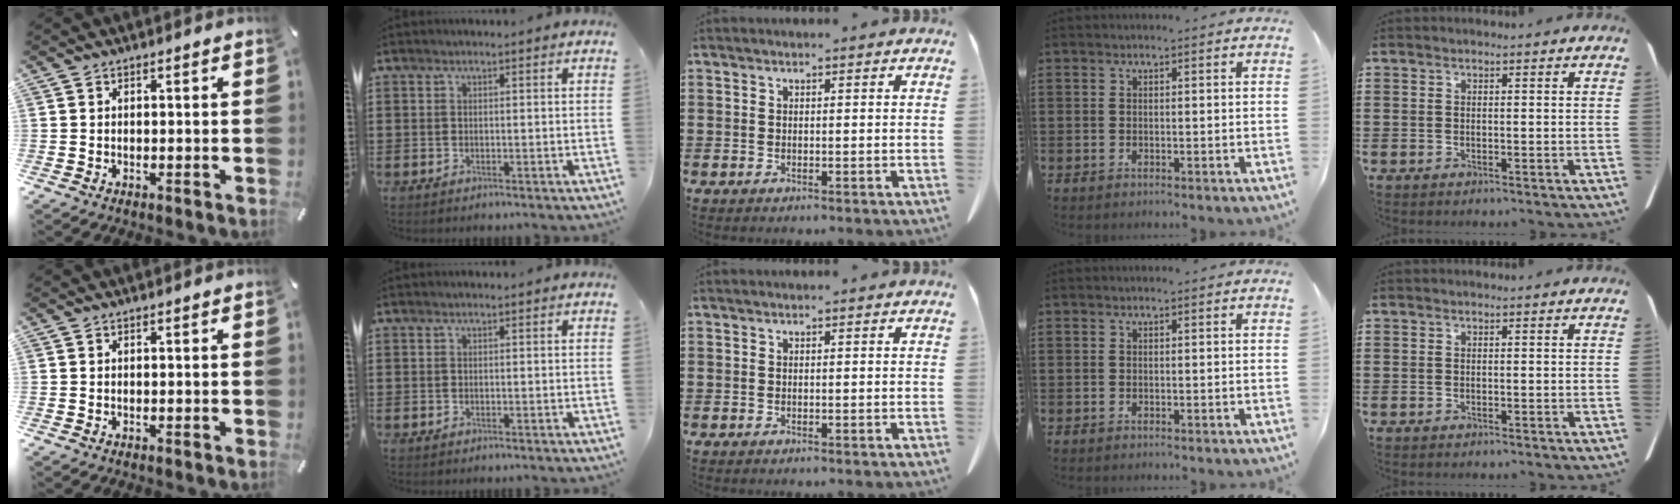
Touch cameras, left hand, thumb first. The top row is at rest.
{}